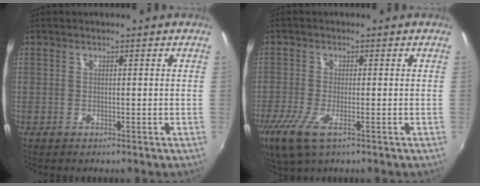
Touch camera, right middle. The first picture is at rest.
{"total": 8.5, "force": [-4.6, 2.7, 6.6], "torque": [-0.154, -0.036, -0.085]}